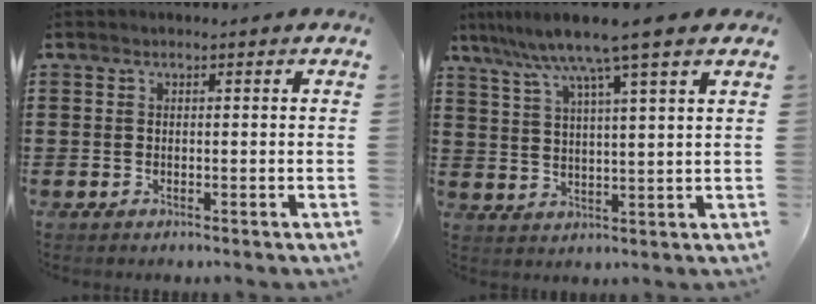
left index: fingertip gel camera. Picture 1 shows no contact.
{"total": 7.7, "force": [5.9, -0.6, 5.0], "torque": [-0.116, -0.024, 0.096]}